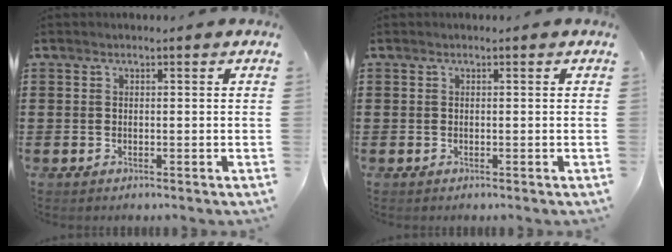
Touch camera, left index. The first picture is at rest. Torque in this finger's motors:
{"motor_torque": [0.00, 0.00, 0.00, 0.00]}